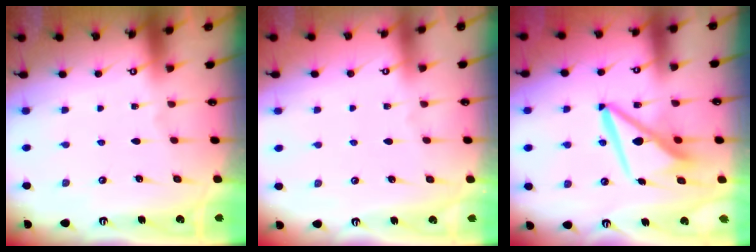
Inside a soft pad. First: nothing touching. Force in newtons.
{"total": 0.0}
{"total": 9.7, "press": 9.6, "slide": 1.0}